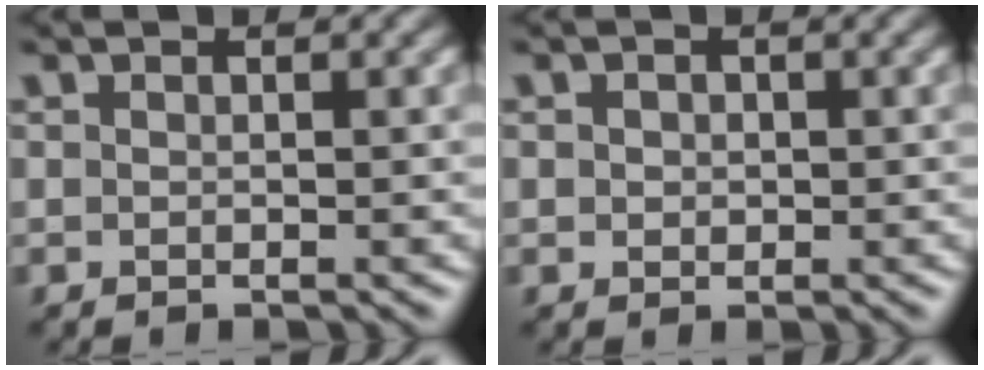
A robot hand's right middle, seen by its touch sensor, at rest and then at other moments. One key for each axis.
{"total": 1.0, "fx": 0.1, "fy": 0.9, "fz": 0.5, "tx": -0.006, "ty": 0.003, "tz": 0.001}